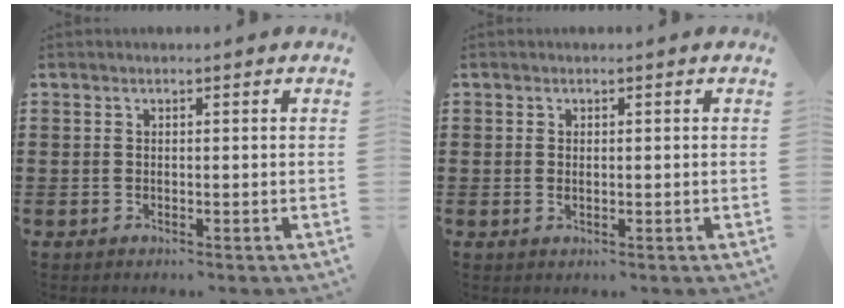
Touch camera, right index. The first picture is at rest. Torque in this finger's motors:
{"motor_torque": [0.44, 1.70, 0.00, 0.00]}